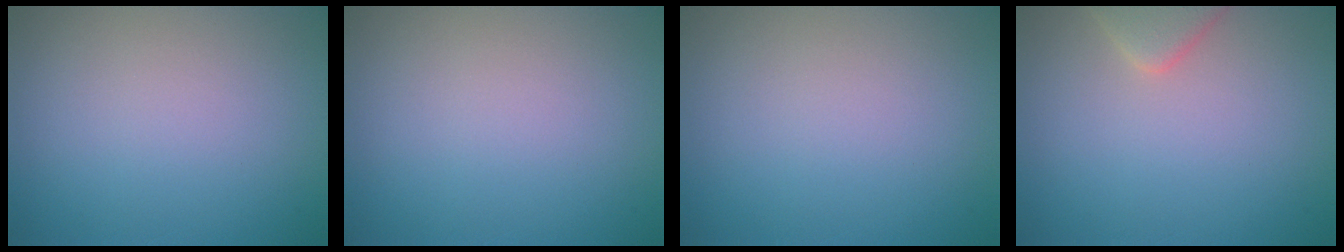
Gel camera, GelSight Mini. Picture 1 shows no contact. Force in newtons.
{"total": 0.0}
{"total": 0.0}
{"total": 2.5, "press": 2.5, "slide": 0.2}